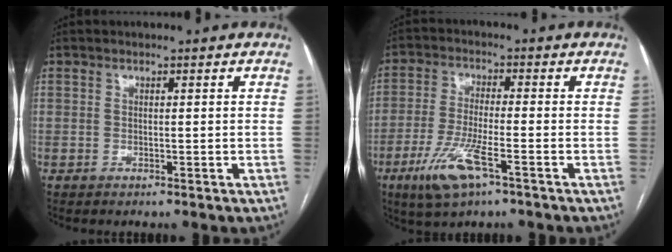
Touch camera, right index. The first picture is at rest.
{"total": 8.9, "force": [-4.7, 1.6, 7.4], "torque": [-0.158, -0.017, -0.084]}